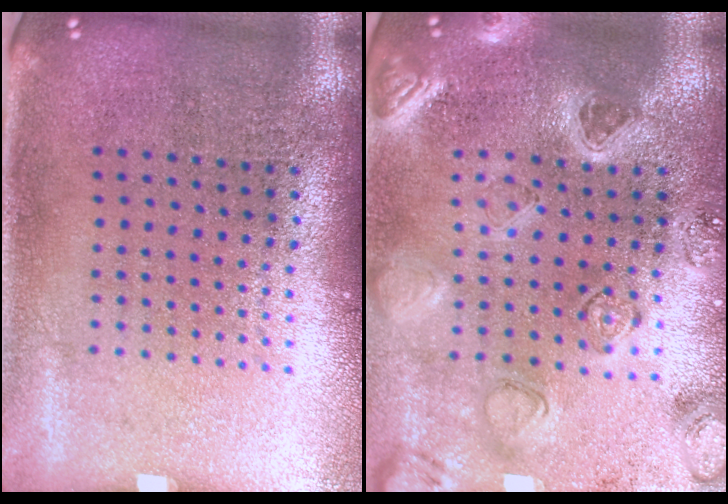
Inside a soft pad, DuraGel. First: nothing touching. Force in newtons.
{"total": 2.3, "press": 2.3, "slide": 0.2}